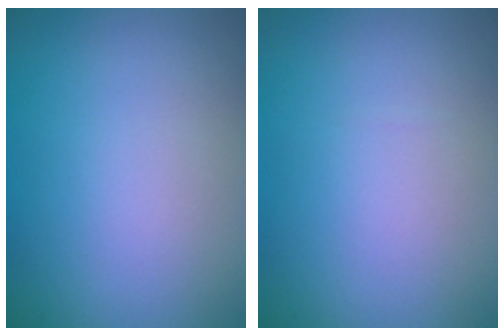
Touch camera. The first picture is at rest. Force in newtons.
{"total": 0.0}